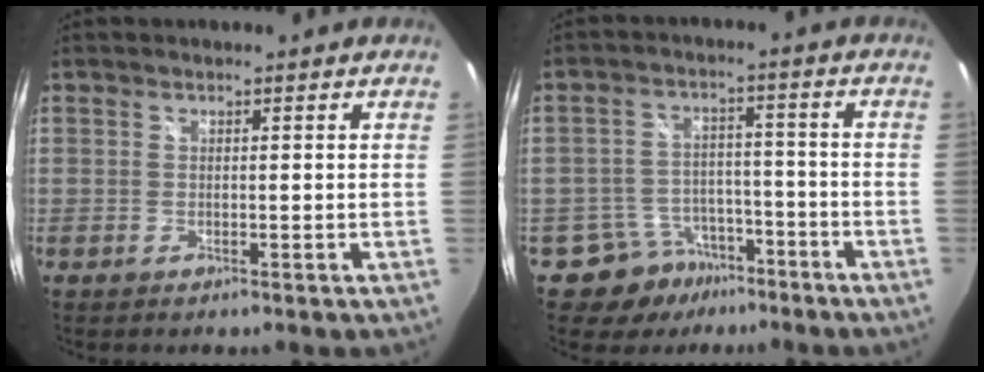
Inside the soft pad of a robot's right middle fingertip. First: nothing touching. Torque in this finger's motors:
{"motor_torque": [0.35, -0.44, -0.06, 0.00]}